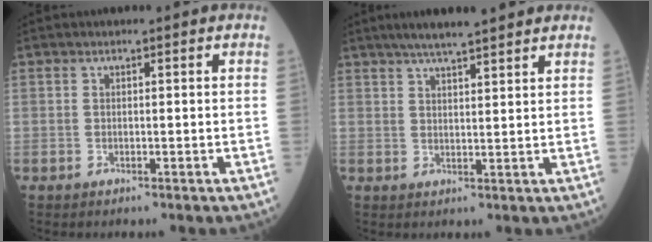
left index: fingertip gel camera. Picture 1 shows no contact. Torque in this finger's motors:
{"motor_torque": [0.11, -0.12, 0.08, 0.06]}